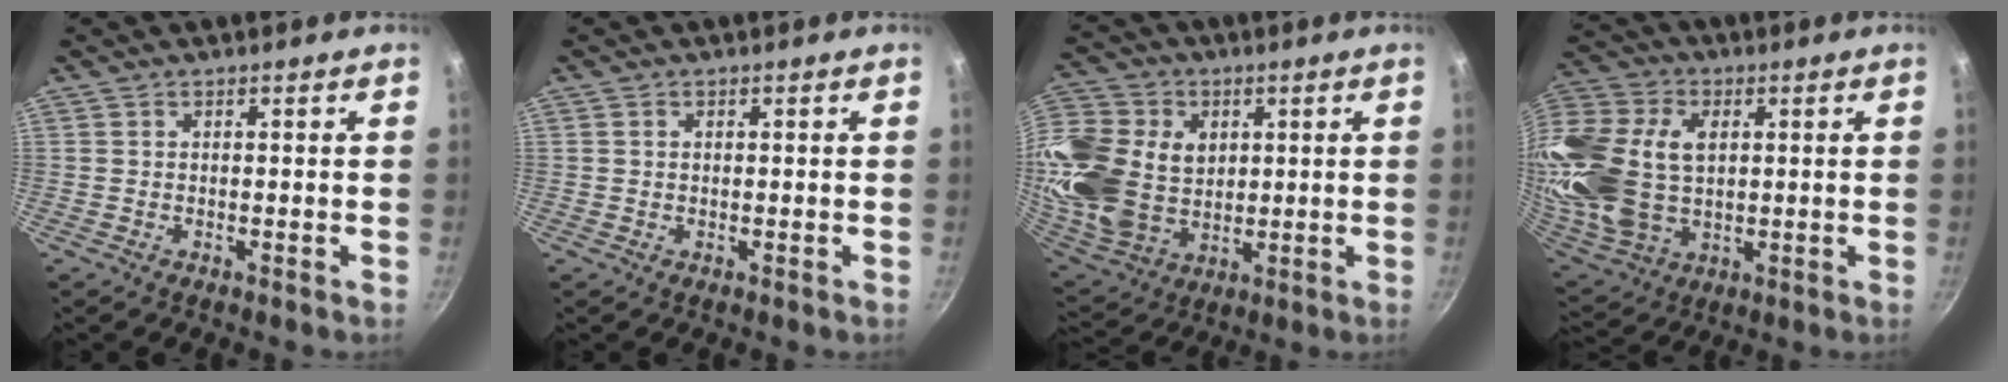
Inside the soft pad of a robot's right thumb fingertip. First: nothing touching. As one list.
[{"total": 0.7, "force": [0.2, 0.6, 0.3], "torque": [-0.003, 0.004, 0.002]}, {"total": 24.4, "force": [3.9, 18.8, 15.1], "torque": [-0.323, -0.002, 0.083]}, {"total": 26.0, "force": [3.8, 18.1, 18.3], "torque": [-0.414, 0.013, 0.077]}]